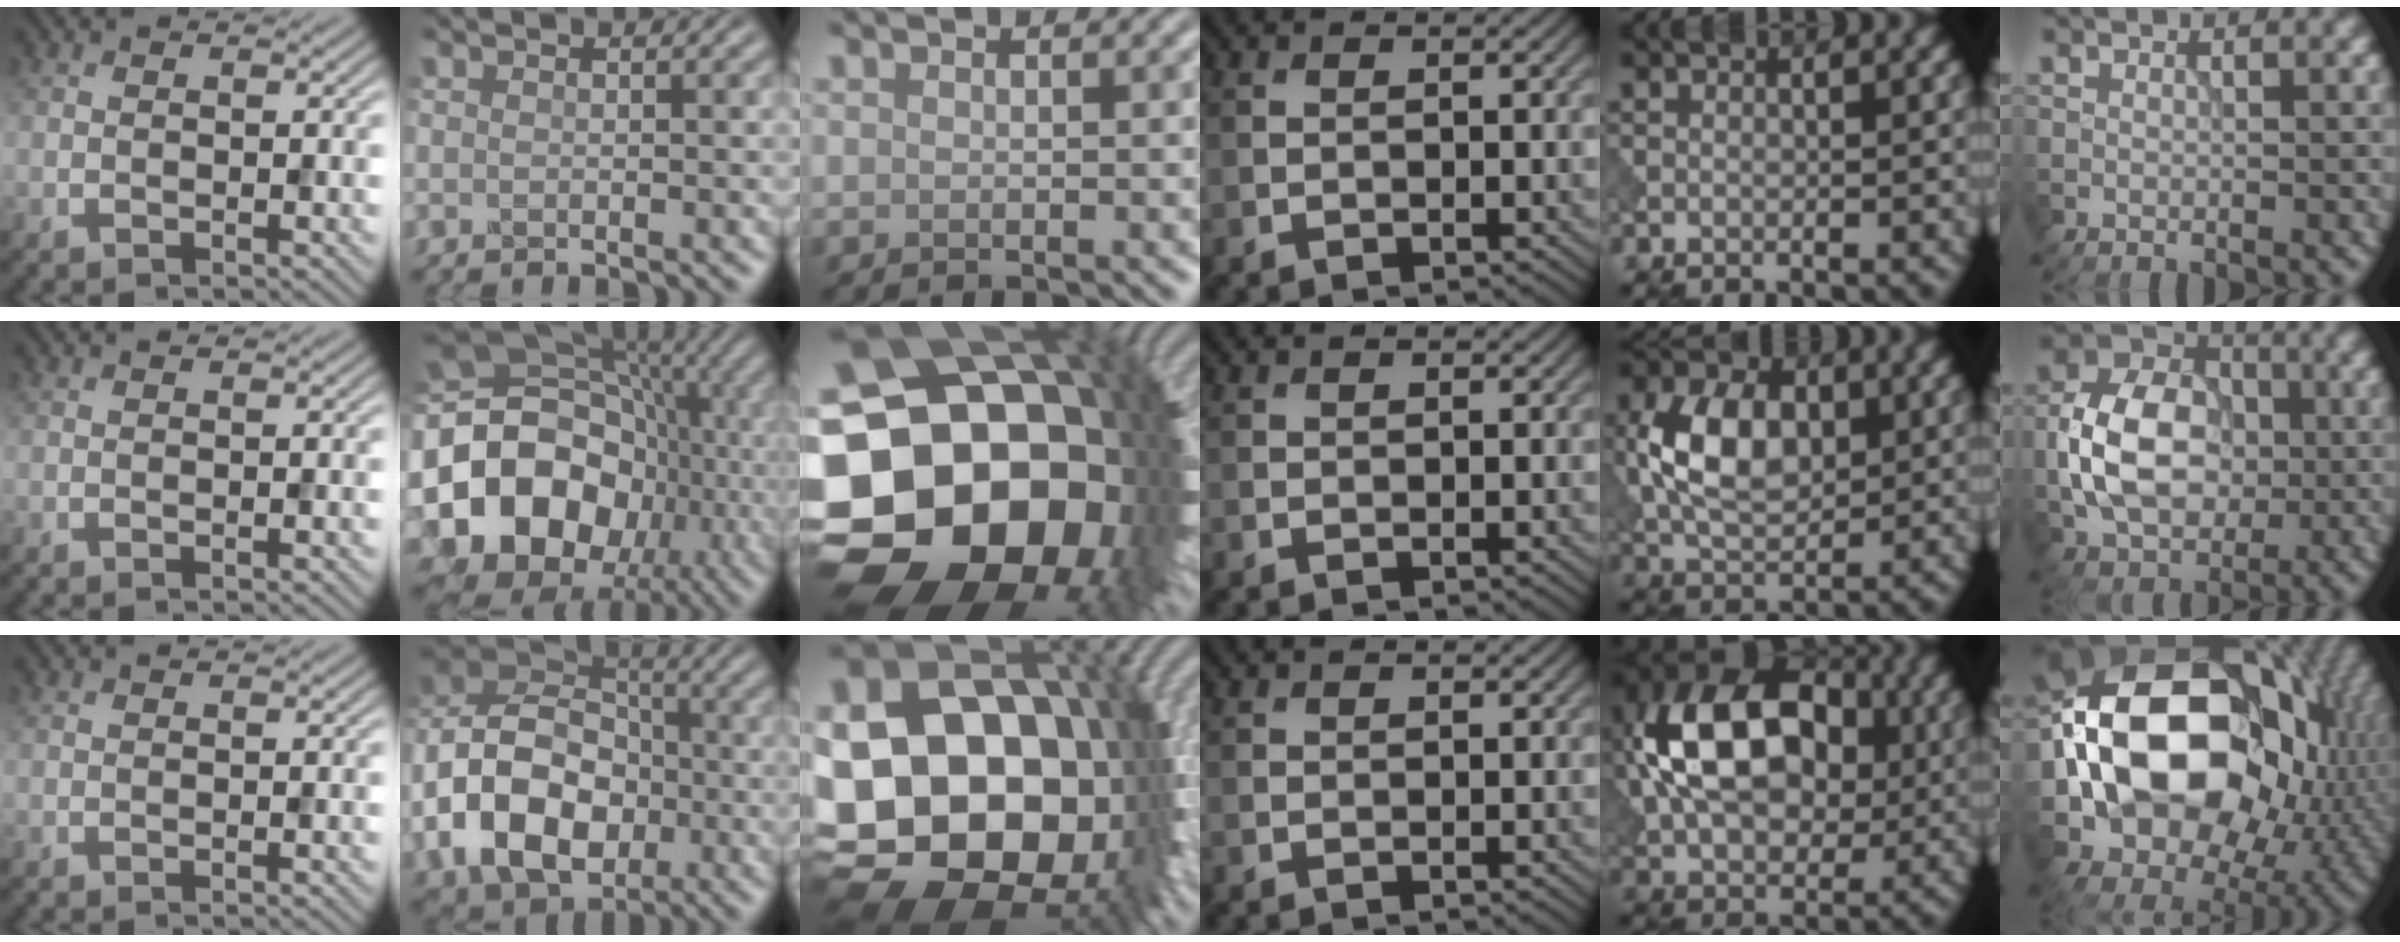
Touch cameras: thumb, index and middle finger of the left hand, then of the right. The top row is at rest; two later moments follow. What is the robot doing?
{"motion": "insert", "object": "peg toy"}